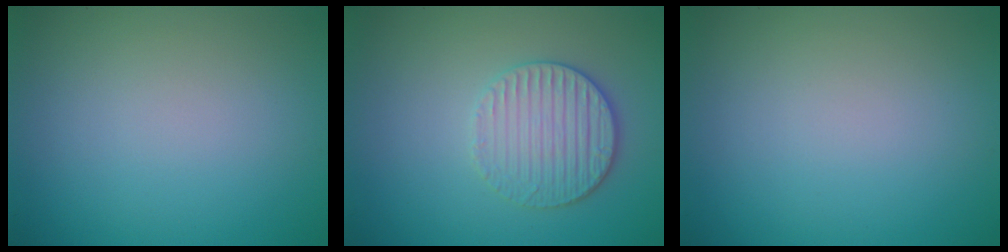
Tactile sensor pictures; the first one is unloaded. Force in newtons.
{"total": 3.4, "press": 3.2, "slide": 1.1}
{"total": 0.0}